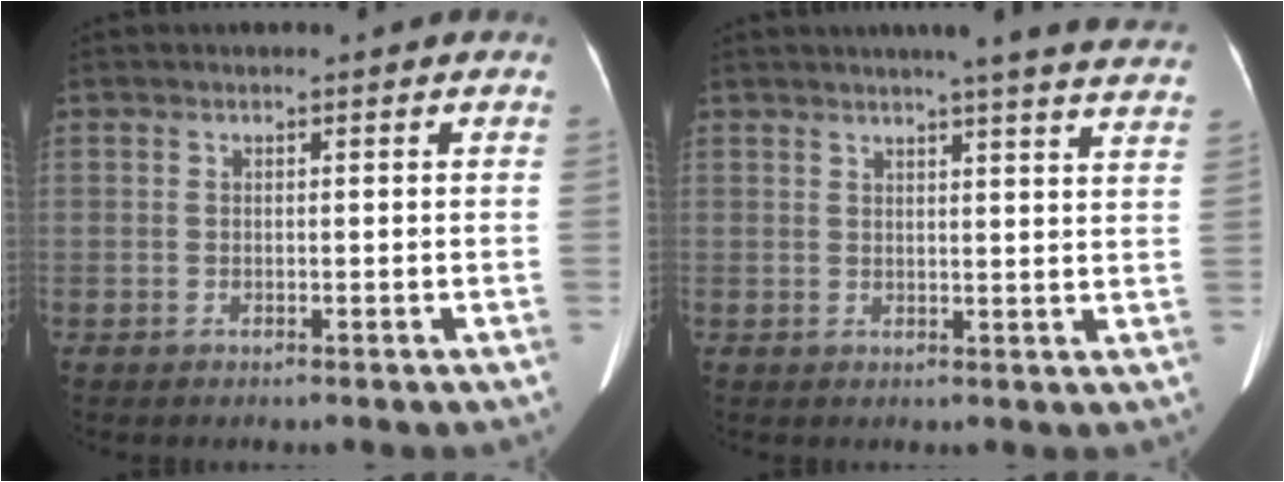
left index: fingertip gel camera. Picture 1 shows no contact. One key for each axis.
{"total": 17.8, "fx": 16.2, "fy": 0.1, "fz": 7.4, "tx": -0.092, "ty": -0.031, "tz": 0.178}